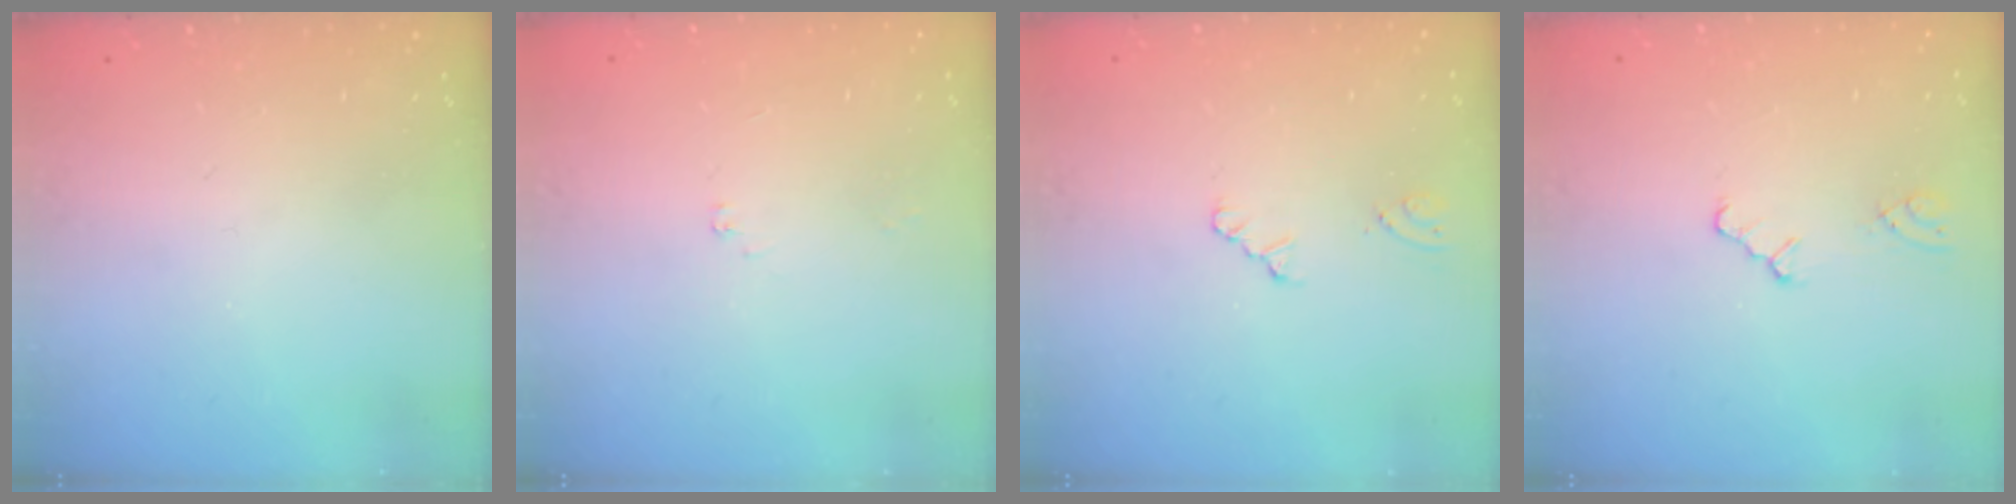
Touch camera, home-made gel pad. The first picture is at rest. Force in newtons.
{"total": 0.9, "press": 0.9, "slide": 0.1}
{"total": 0.0}
{"total": 0.0}